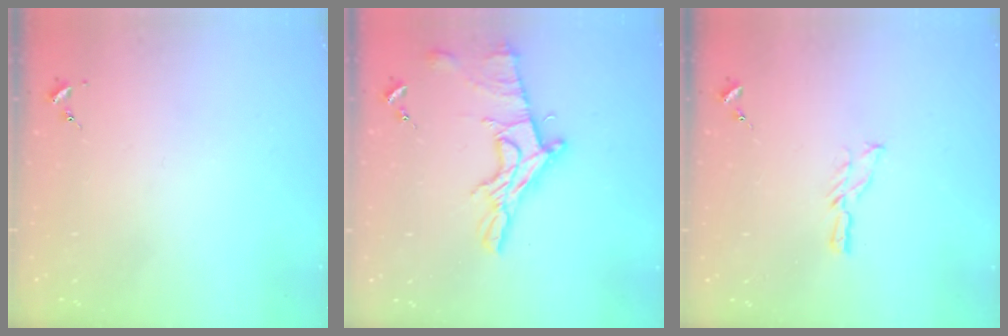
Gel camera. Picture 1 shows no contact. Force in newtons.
{"total": 14.1, "press": 14.1, "slide": 1.3}
{"total": 5.7, "press": 5.7, "slide": 0.1}